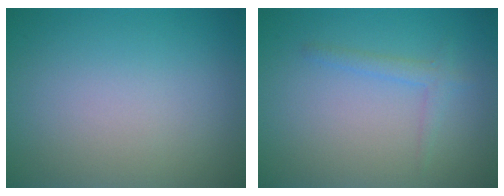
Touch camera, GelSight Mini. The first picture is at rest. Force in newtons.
{"total": 1.5, "press": 1.5, "slide": 0.1}